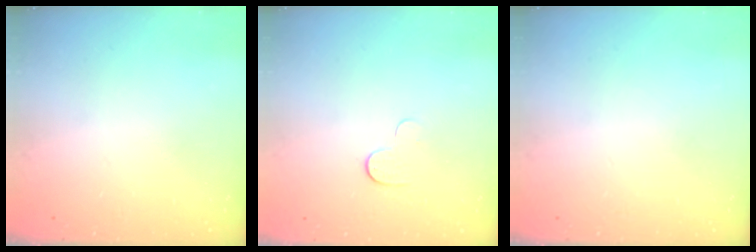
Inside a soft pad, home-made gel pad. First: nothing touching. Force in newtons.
{"total": 3.9, "press": 3.9, "slide": 0.3}
{"total": 0.0}